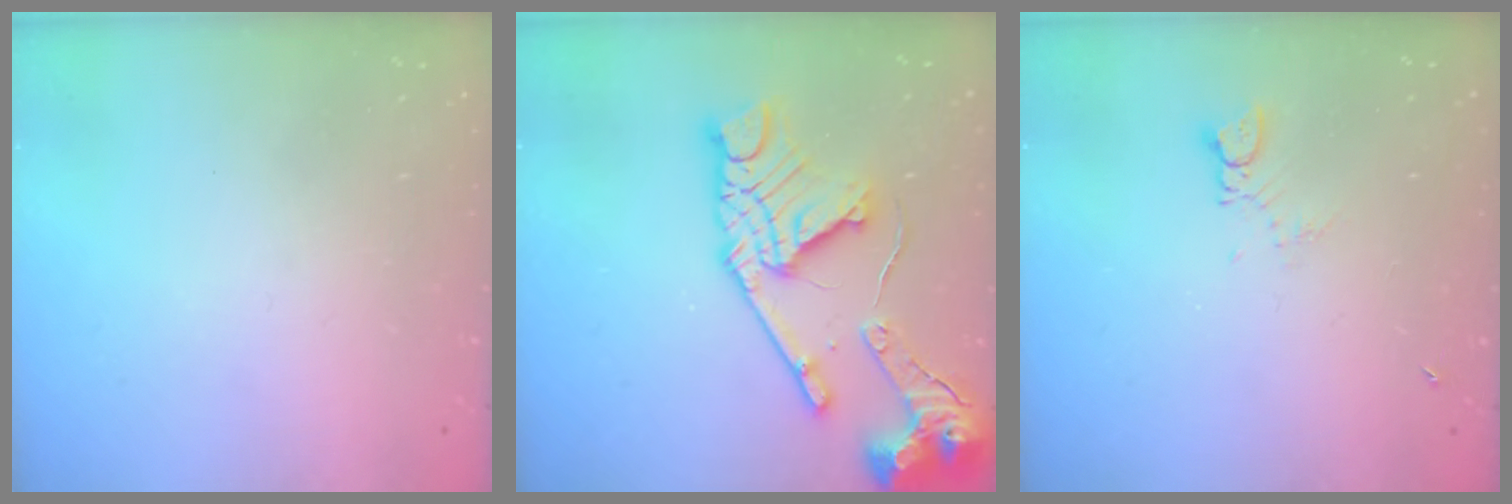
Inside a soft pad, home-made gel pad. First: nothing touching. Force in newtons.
{"total": 23.2, "press": 23.1, "slide": 2.1}
{"total": 1.6, "press": 1.6, "slide": 0.2}